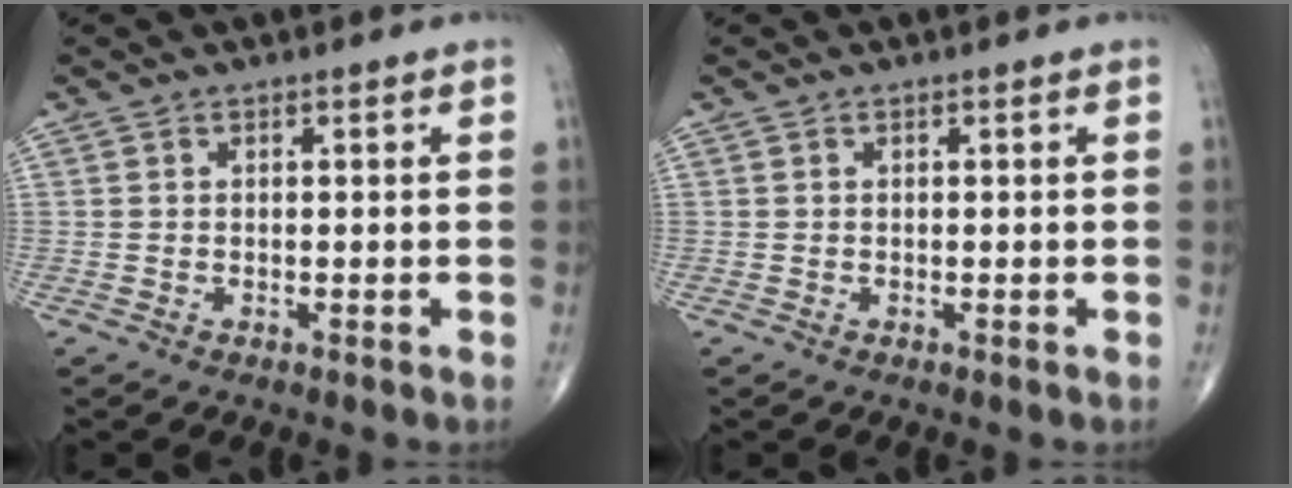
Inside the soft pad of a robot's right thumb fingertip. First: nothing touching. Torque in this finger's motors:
{"motor_torque": [0.01, 0.00, -0.04, 0.00, 0.01]}